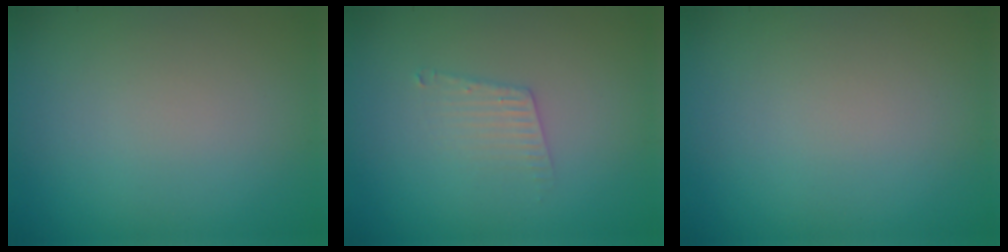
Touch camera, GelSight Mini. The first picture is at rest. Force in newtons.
{"total": 1.7, "press": 1.7, "slide": 0.0}
{"total": 0.0}